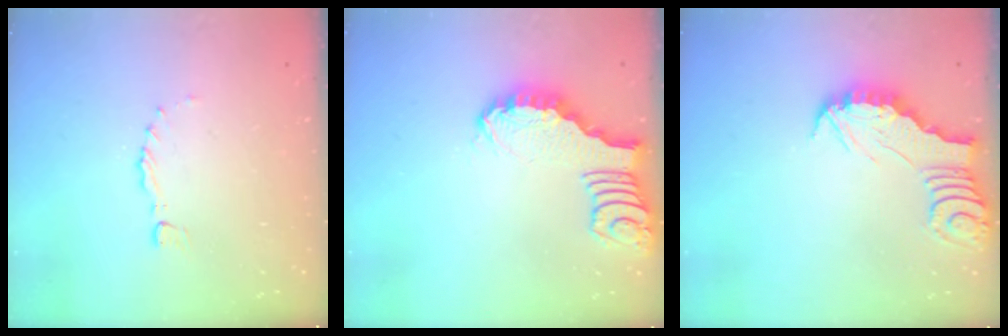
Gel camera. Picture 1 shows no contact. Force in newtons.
{"total": 2.4, "press": 2.4, "slide": 0.2}
{"total": 2.9, "press": 2.9, "slide": 0.3}